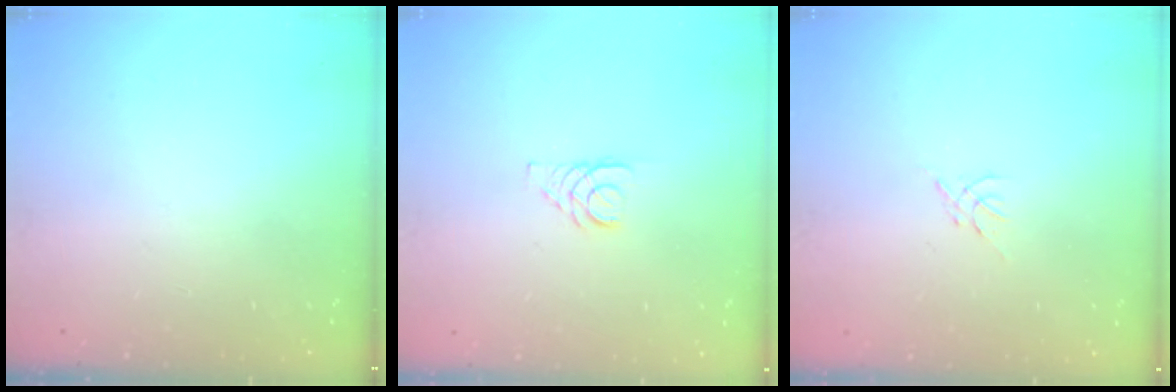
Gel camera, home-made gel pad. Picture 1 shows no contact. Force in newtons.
{"total": 2.9, "press": 2.9, "slide": 0.3}
{"total": 0.0}